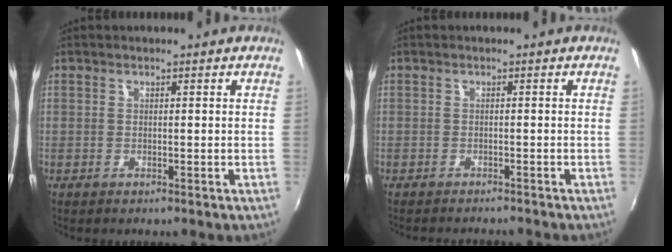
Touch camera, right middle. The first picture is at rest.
{"total": 4.4, "force": [-4.1, 0.4, 1.5], "torque": [-0.038, -0.012, -0.062]}